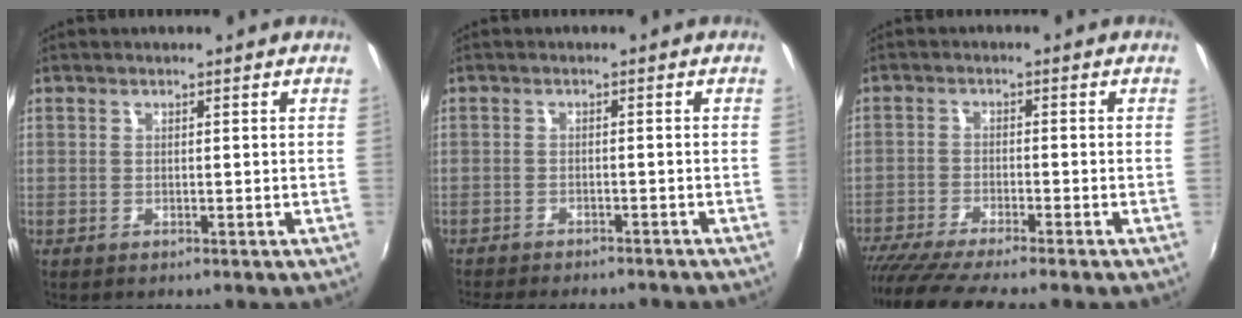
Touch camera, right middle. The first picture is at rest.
{"total": 10.3, "force": [-9.2, 2.2, 4.3], "torque": [-0.098, -0.021, -0.135]}
{"total": 11.3, "force": [-9.7, -0.1, 5.7], "torque": [-0.126, -0.040, -0.163]}